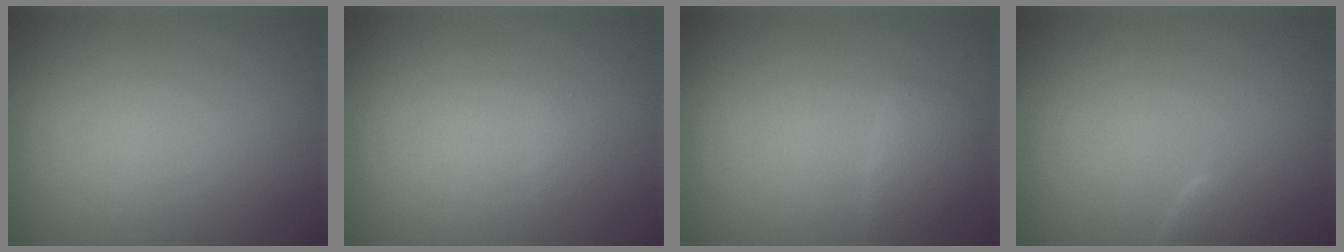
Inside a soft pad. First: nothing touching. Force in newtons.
{"total": 0.5, "press": 0.5, "slide": 0.1}
{"total": 1.8, "press": 1.8, "slide": 0.2}
{"total": 1.9, "press": 1.9, "slide": 0.2}